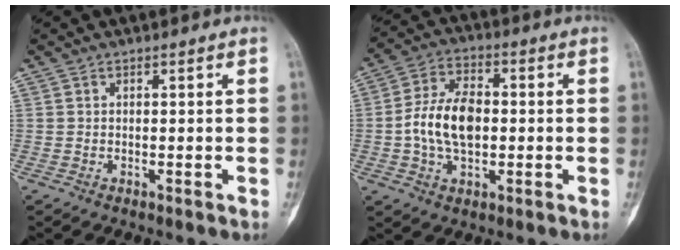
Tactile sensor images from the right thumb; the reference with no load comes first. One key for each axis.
{"total": 11.4, "fx": -0.6, "fy": 6.8, "fz": 9.1, "tx": -0.162, "ty": 0.018, "tz": -0.015}